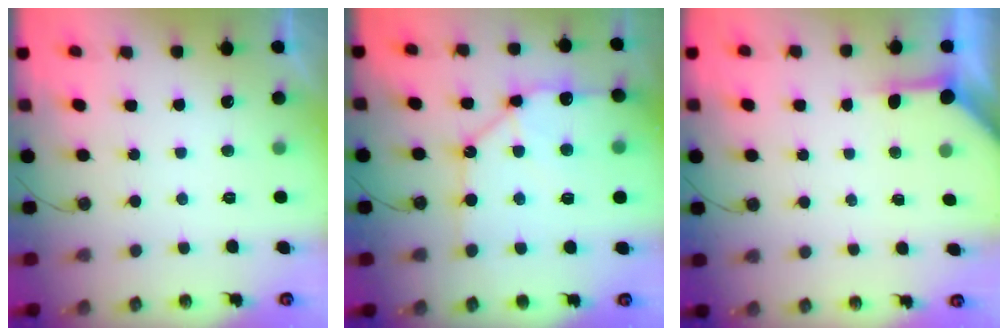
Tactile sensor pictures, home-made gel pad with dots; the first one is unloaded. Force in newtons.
{"total": 15.3, "press": 15.2, "slide": 2.1}
{"total": 3.8, "press": 3.8, "slide": 0.4}